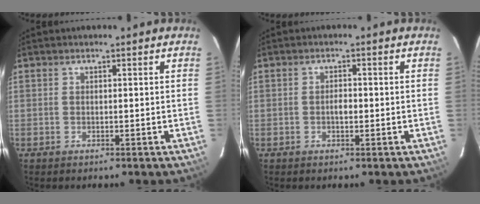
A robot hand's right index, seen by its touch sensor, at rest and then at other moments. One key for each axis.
{"total": 1.6, "fx": -0.4, "fy": 0.6, "fz": 1.4, "tx": -0.025, "ty": 0.003, "tz": -0.007}